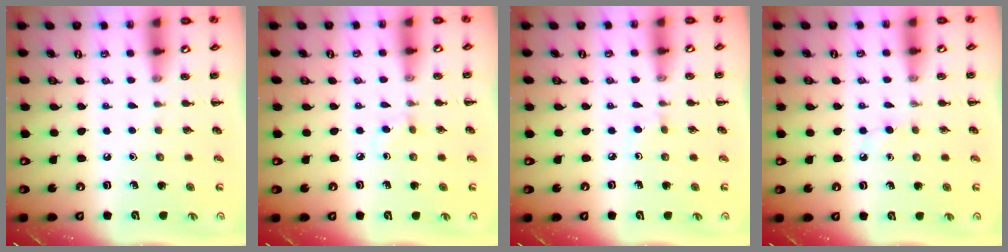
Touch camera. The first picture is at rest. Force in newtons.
{"total": 2.1, "press": 1.8, "slide": 1.0}
{"total": 2.0, "press": 1.7, "slide": 1.0}
{"total": 2.5, "press": 2.3, "slide": 1.0}